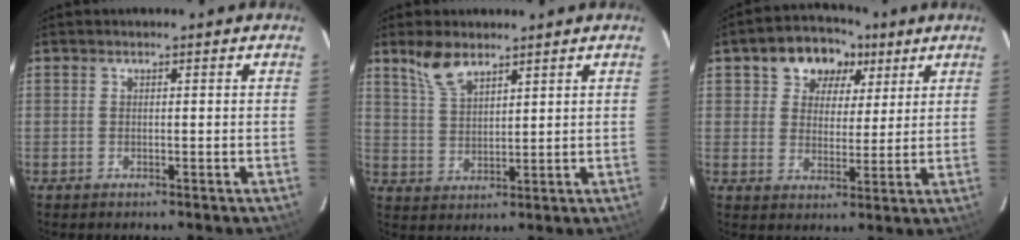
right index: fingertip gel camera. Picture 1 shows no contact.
{"total": 6.3, "force": [4.7, 2.4, 3.3], "torque": [-0.065, 0.008, 0.099]}
{"total": 10.0, "force": [5.0, 7.5, 4.4], "torque": [-0.088, 0.025, 0.080]}